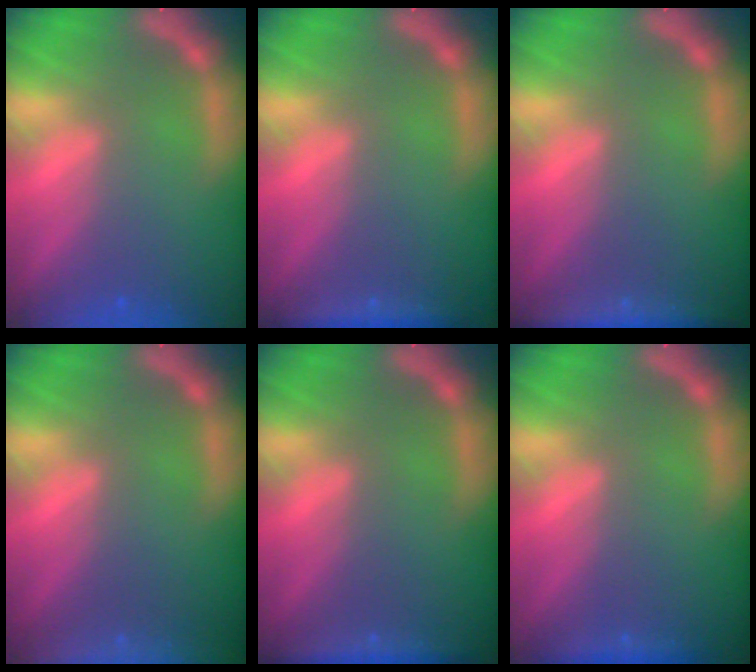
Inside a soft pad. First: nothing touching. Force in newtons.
{"total": 2.4}
{"total": 3.9}
{"total": 9.5}
{"total": 2.9}
{"total": 1.4}